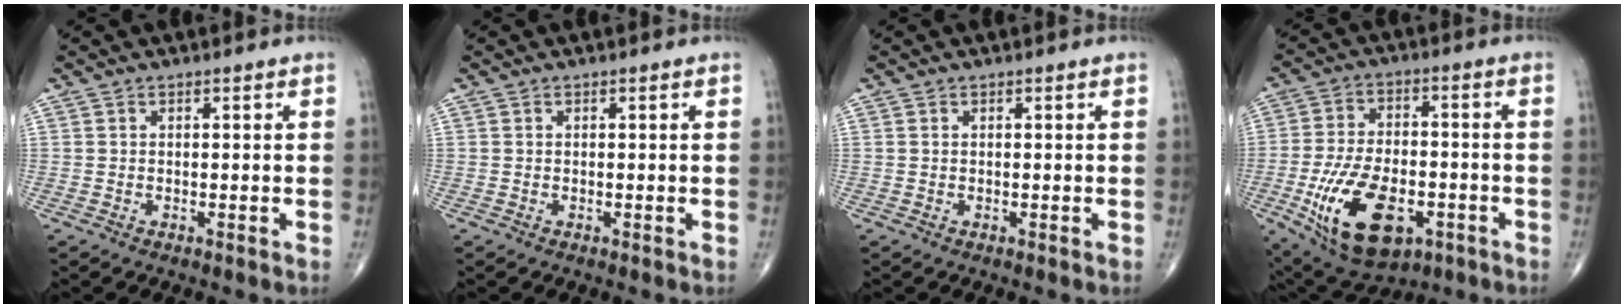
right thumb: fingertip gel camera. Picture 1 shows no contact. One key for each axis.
{"total": 0.0}
{"total": 0.0}
{"total": 15.8, "fx": -5.6, "fy": 8.7, "fz": 11.9, "tx": -0.192, "ty": 0.009, "tz": -0.077}